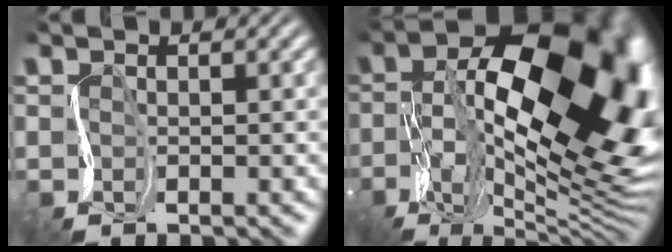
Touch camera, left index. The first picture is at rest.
{"total": 17.8, "force": [1.2, 10.1, 14.6], "torque": [-0.262, -0.003, 0.041]}